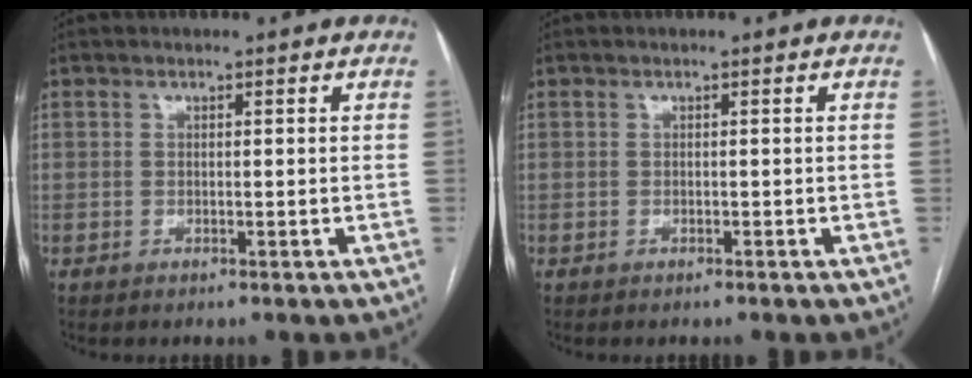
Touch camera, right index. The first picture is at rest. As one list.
[{"total": 0.0}]